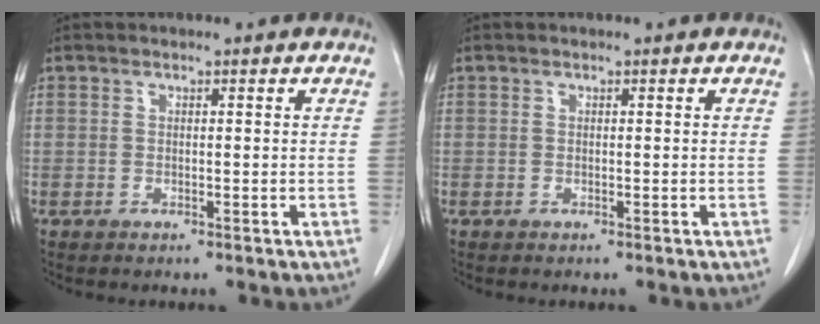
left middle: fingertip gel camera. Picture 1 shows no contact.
{"total": 0.0}